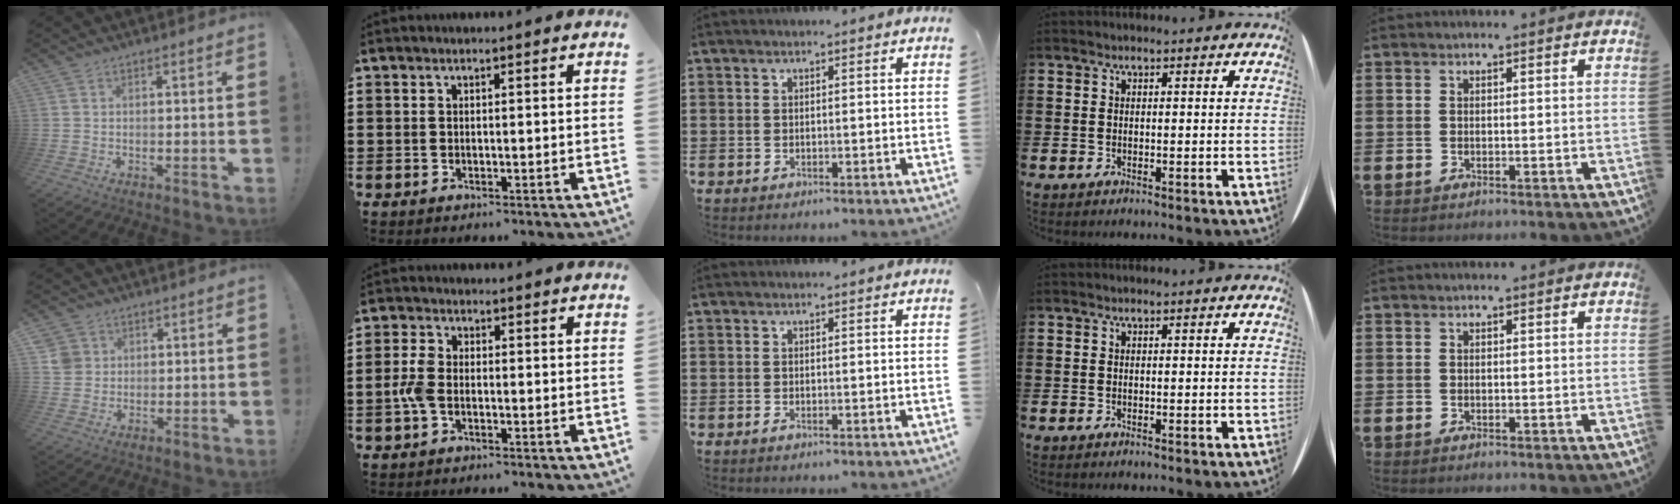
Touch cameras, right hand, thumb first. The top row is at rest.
{"thumb": {"total": 5.2, "force": [1.9, 4.6, 1.2], "torque": [-0.019, -0.007, 0.037]}, "index": {"total": 3.6, "force": [-1.0, 2.0, 2.9], "torque": [-0.081, -0.006, -0.024]}}